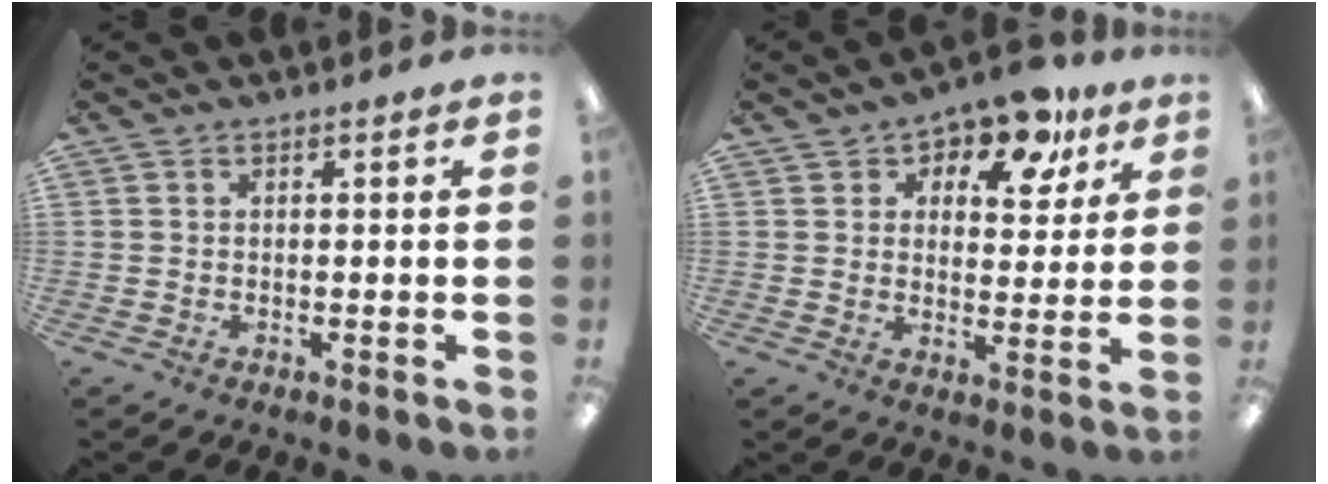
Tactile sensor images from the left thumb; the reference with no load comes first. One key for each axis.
{"total": 10.1, "fx": 7.5, "fy": 4.9, "fz": 4.6, "tx": -0.062, "ty": -0.043, "tz": 0.129}